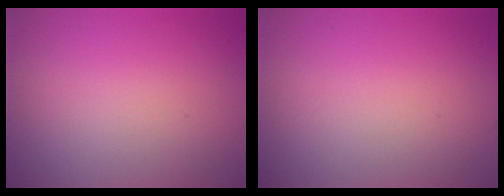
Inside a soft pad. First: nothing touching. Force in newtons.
{"total": 0.0}